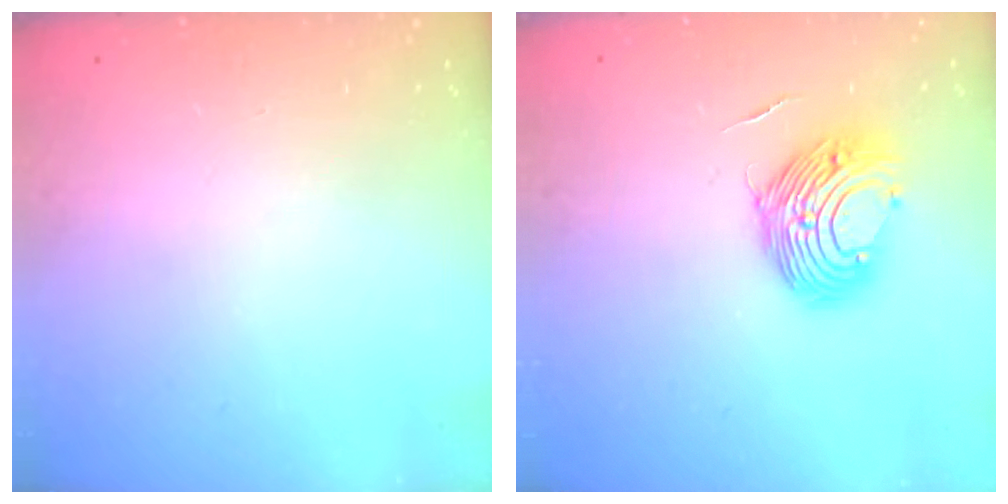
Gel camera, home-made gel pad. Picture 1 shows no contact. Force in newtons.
{"total": 13.4, "press": 13.4, "slide": 0.8}